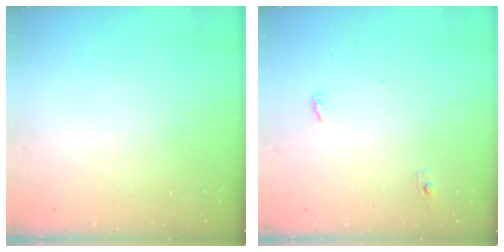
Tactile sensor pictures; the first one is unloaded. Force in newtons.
{"total": 3.6, "press": 3.5, "slide": 0.9}